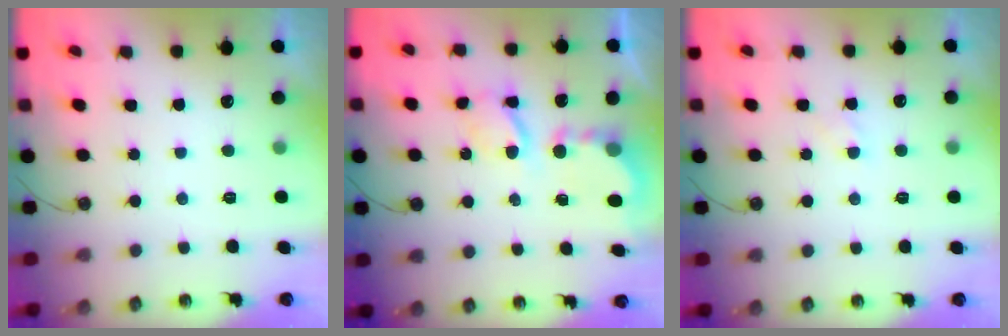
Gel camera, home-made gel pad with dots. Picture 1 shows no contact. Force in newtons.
{"total": 5.8, "press": 5.8, "slide": 0.3}
{"total": 2.9, "press": 2.8, "slide": 0.4}